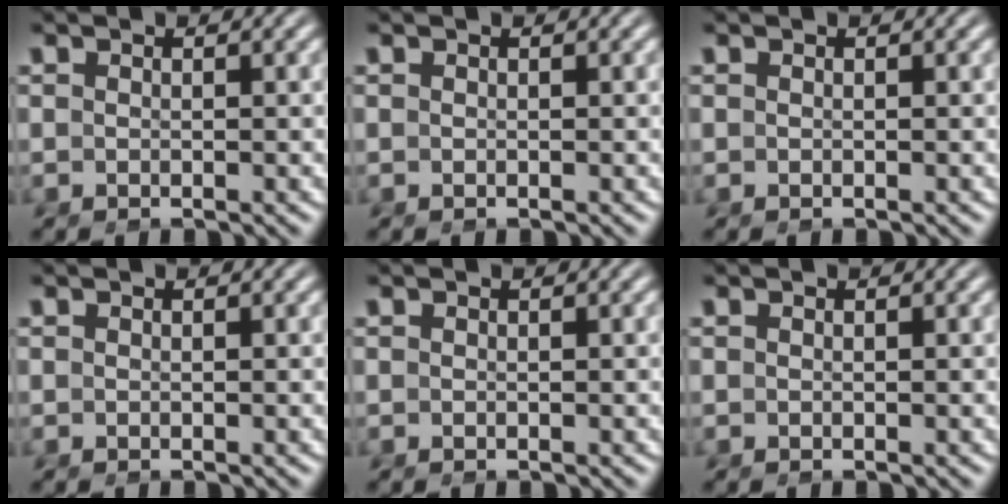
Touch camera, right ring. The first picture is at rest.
{"total": 0.0}
{"total": 0.0}
{"total": 0.0}
{"total": 0.0}
{"total": 0.0}